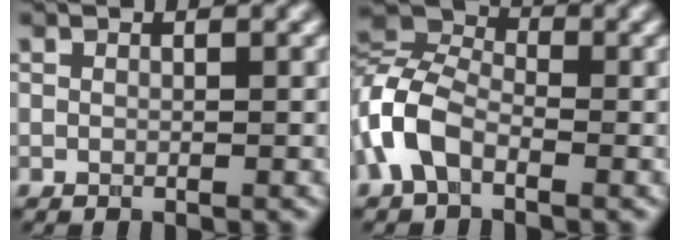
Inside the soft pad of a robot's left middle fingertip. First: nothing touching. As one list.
[{"total": 5.5, "force": [-2.5, 3.3, 3.5], "torque": [-0.086, 0.009, -0.068]}]